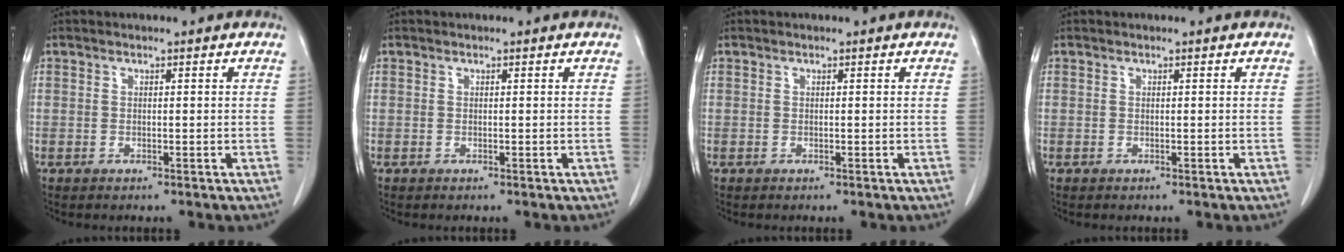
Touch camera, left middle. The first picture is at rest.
{"total": 0.0}
{"total": 0.0}
{"total": 0.0}